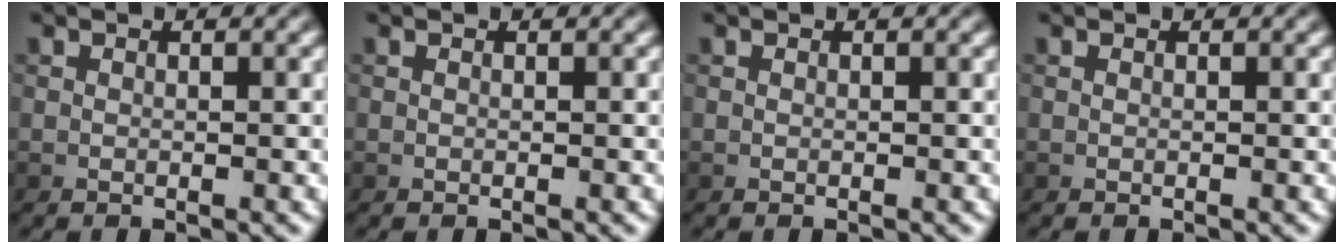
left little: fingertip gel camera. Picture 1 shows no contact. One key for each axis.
{"total": 0.0}
{"total": 0.0}
{"total": 0.0}